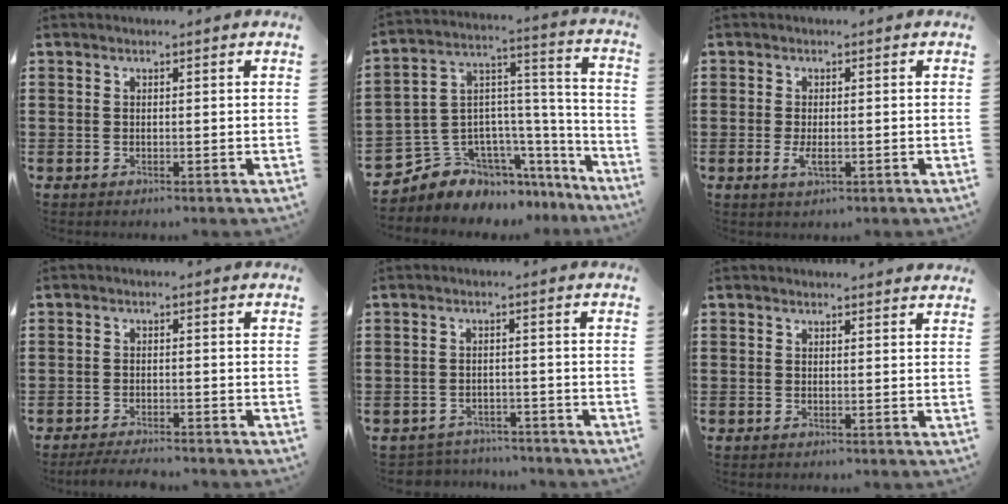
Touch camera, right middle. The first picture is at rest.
{"total": 6.2, "force": [-4.3, 4.4, -0.4], "torque": [-0.024, -0.017, -0.081]}
{"total": 2.3, "force": [-0.4, 0.8, 2.1], "torque": [-0.048, -0.005, -0.008]}
{"total": 2.6, "force": [-2.6, 0.0, 0.5], "torque": [-0.011, 0.000, -0.052]}
{"total": 2.7, "force": [-2.6, 0.4, -0.4], "torque": [-0.003, 0.000, -0.059]}
{"total": 0.7, "force": [0.7, 0.1, 0.1], "torque": [0.003, -0.002, 0.011]}